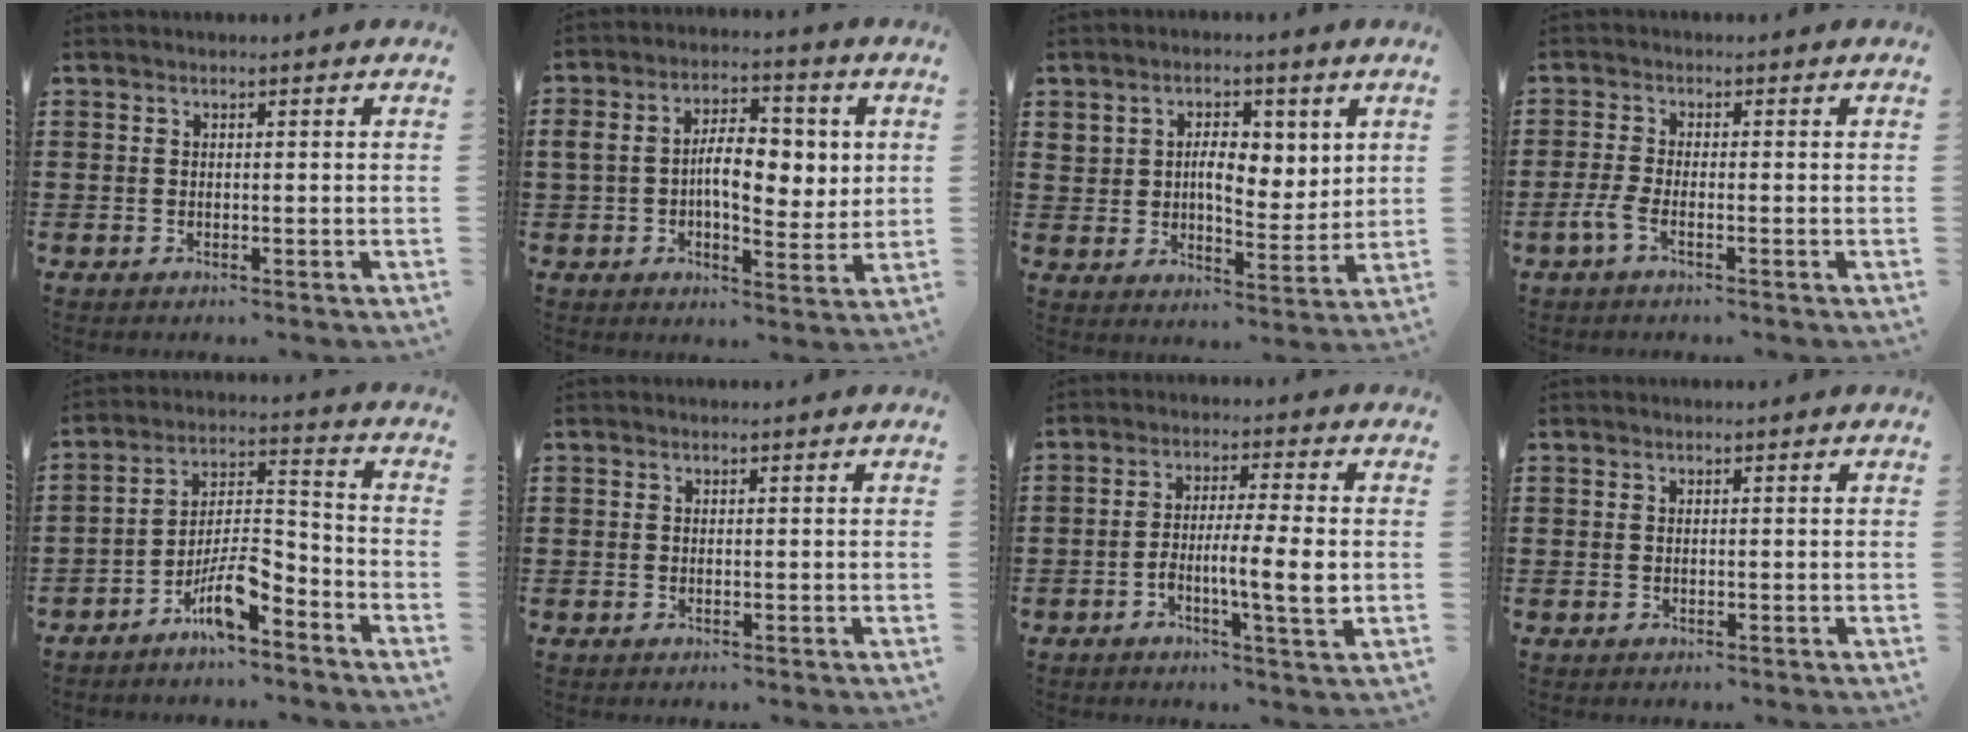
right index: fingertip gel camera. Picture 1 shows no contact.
{"total": 9.0, "force": [1.0, 5.1, 7.3], "torque": [-0.113, 0.004, 0.012]}
{"total": 6.1, "force": [2.5, 3.7, 4.3], "torque": [-0.074, 0.000, 0.037]}
{"total": 2.7, "force": [-1.5, 0.6, 2.1], "torque": [-0.058, -0.007, -0.033]}
{"total": 8.2, "force": [-5.9, 2.1, 5.2], "torque": [-0.110, 0.001, -0.113]}
{"total": 0.0}
{"total": 7.8, "force": [-1.8, 0.9, 7.5], "torque": [-0.135, -0.004, -0.035]}
{"total": 0.0}